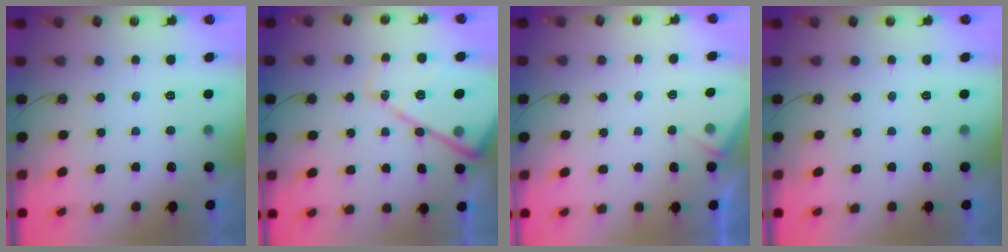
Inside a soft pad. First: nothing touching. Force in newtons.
{"total": 17.7, "press": 17.6, "slide": 1.9}
{"total": 3.5, "press": 3.5, "slide": 0.6}
{"total": 0.0}